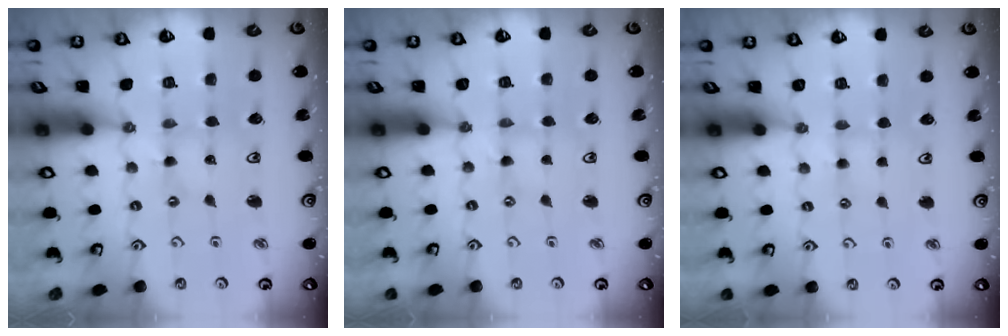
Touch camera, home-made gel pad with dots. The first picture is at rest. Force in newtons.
{"total": 0.0}
{"total": 2.7, "press": 2.7, "slide": 0.4}